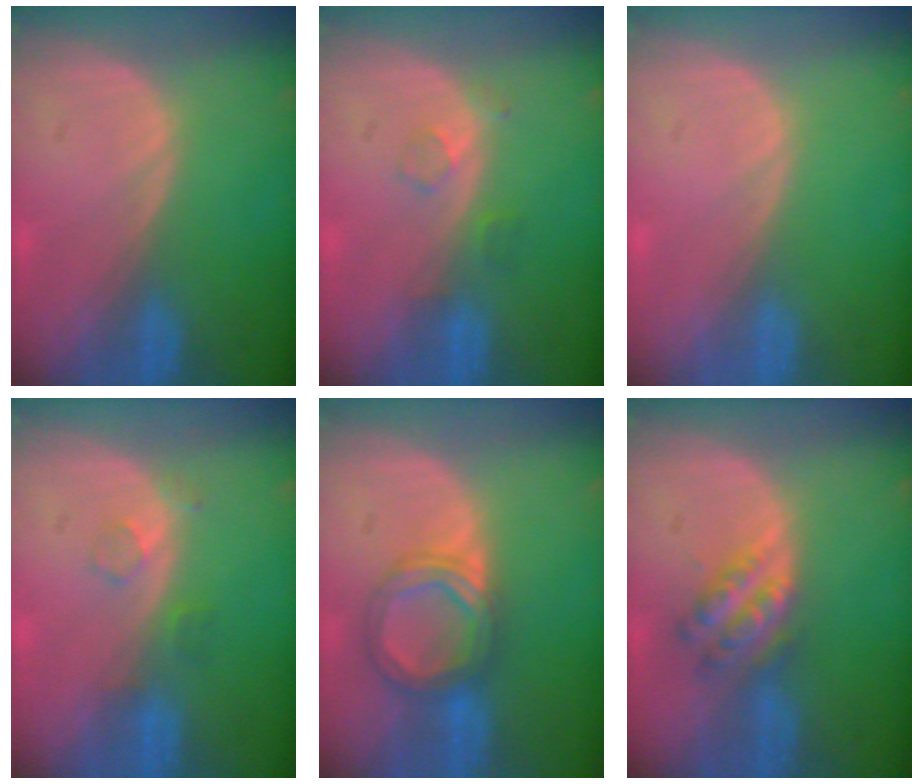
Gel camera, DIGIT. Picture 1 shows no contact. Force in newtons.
{"total": 2.1, "press": 2.1, "slide": 0.2}
{"total": 0.0}
{"total": 2.1, "press": 2.1, "slide": 0.2}
{"total": 5.7, "press": 5.7, "slide": 0.3}
{"total": 5.5, "press": 5.0, "slide": 2.4}